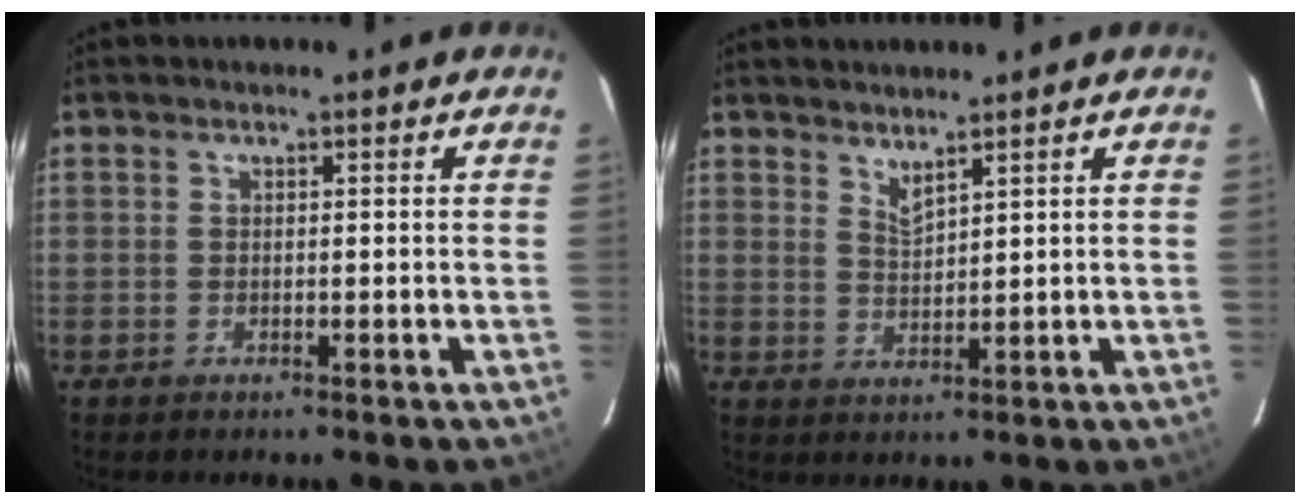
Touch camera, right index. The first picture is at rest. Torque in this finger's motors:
{"motor_torque": [-0.28, 0.15, 0.00, 0.00]}